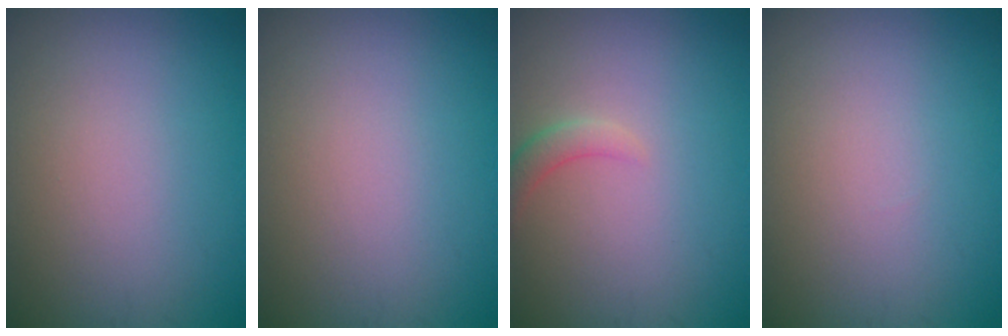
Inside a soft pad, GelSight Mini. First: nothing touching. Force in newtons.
{"total": 0.0}
{"total": 1.6, "press": 1.5, "slide": 0.2}
{"total": 0.0}